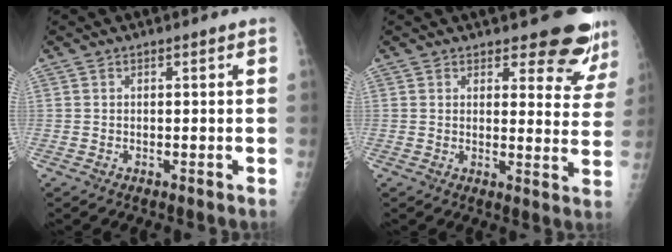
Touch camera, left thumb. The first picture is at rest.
{"total": 11.2, "force": [9.7, 3.8, 4.0], "torque": [-0.006, -0.072, 0.096]}